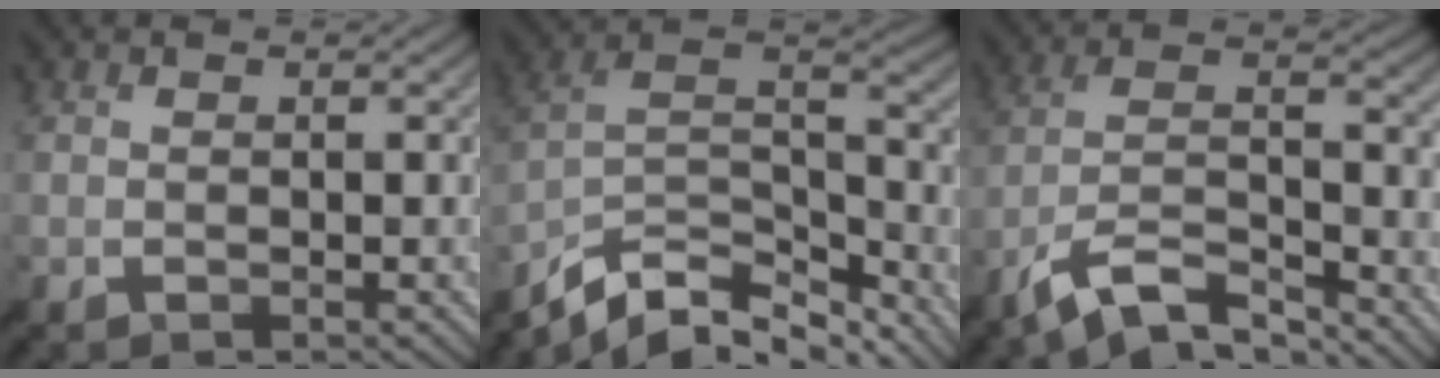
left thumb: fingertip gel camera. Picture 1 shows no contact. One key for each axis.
{"total": 13.8, "fx": -10.2, "fy": 5.8, "fz": 7.3, "tx": -0.180, "ty": -0.011, "tz": -0.176}
{"total": 9.8, "fx": -7.6, "fy": 2.5, "fz": 5.6, "tx": -0.103, "ty": 0.005, "tz": -0.151}